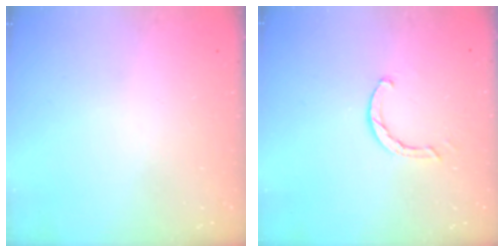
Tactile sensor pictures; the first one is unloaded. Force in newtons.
{"total": 2.4, "press": 2.4, "slide": 0.1}